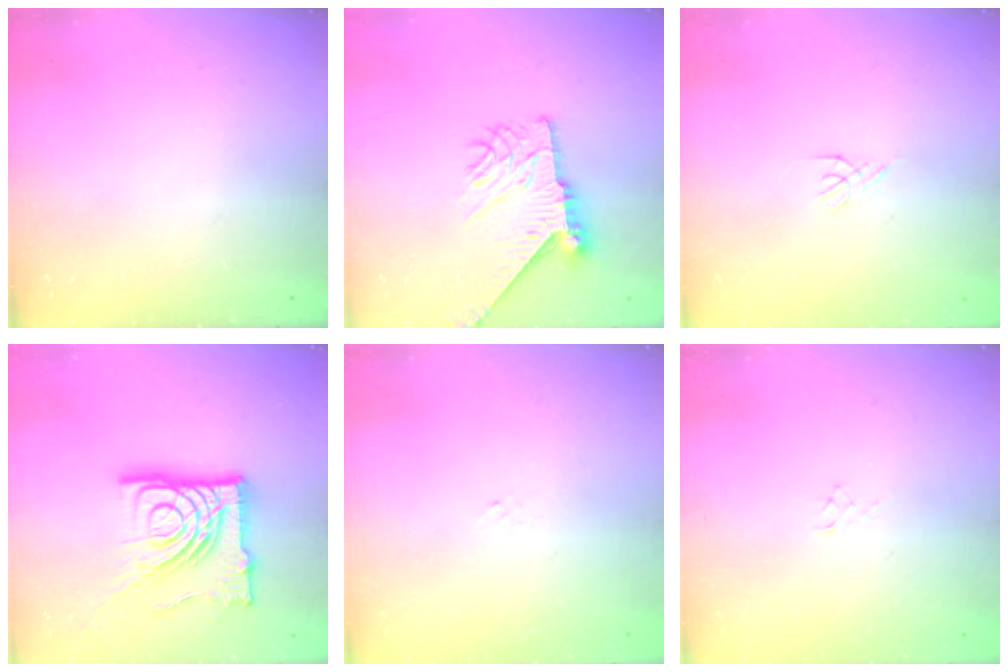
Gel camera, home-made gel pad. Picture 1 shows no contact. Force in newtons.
{"total": 13.4, "press": 13.4, "slide": 1.2}
{"total": 1.8, "press": 1.7, "slide": 0.5}
{"total": 22.2, "press": 22.1, "slide": 2.7}
{"total": 1.2, "press": 1.2, "slide": 0.4}
{"total": 2.9, "press": 2.9, "slide": 0.3}